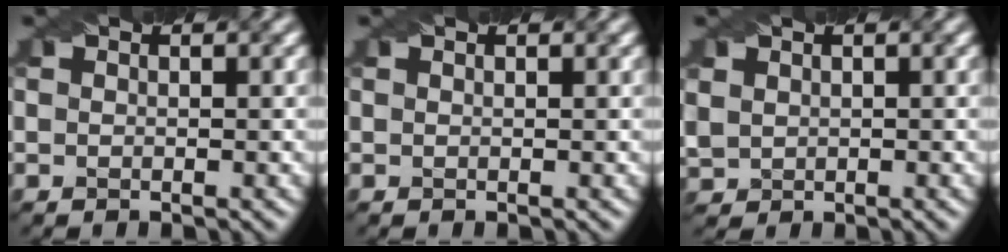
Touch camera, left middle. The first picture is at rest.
{"total": 0.0}
{"total": 1.8, "force": [0.7, 1.6, 0.5], "torque": [-0.016, 0.001, 0.021]}